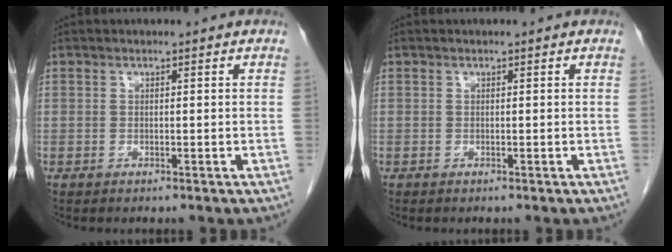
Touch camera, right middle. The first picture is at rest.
{"total": 0.0}